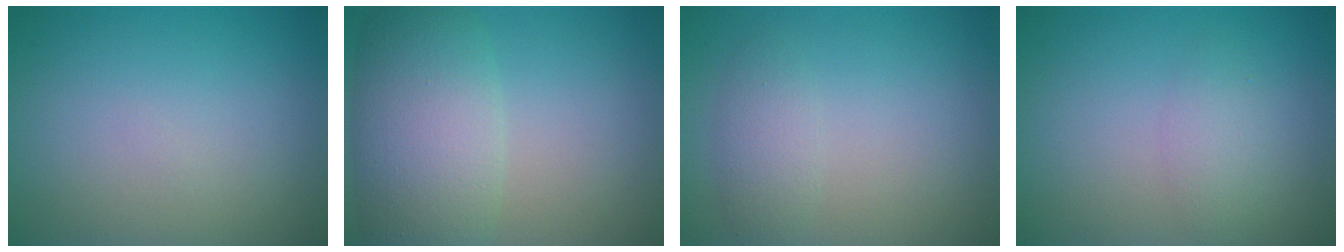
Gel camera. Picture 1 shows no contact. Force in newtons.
{"total": 7.2, "press": 7.2, "slide": 0.4}
{"total": 2.0, "press": 2.0, "slide": 0.1}
{"total": 1.8, "press": 1.8, "slide": 0.2}